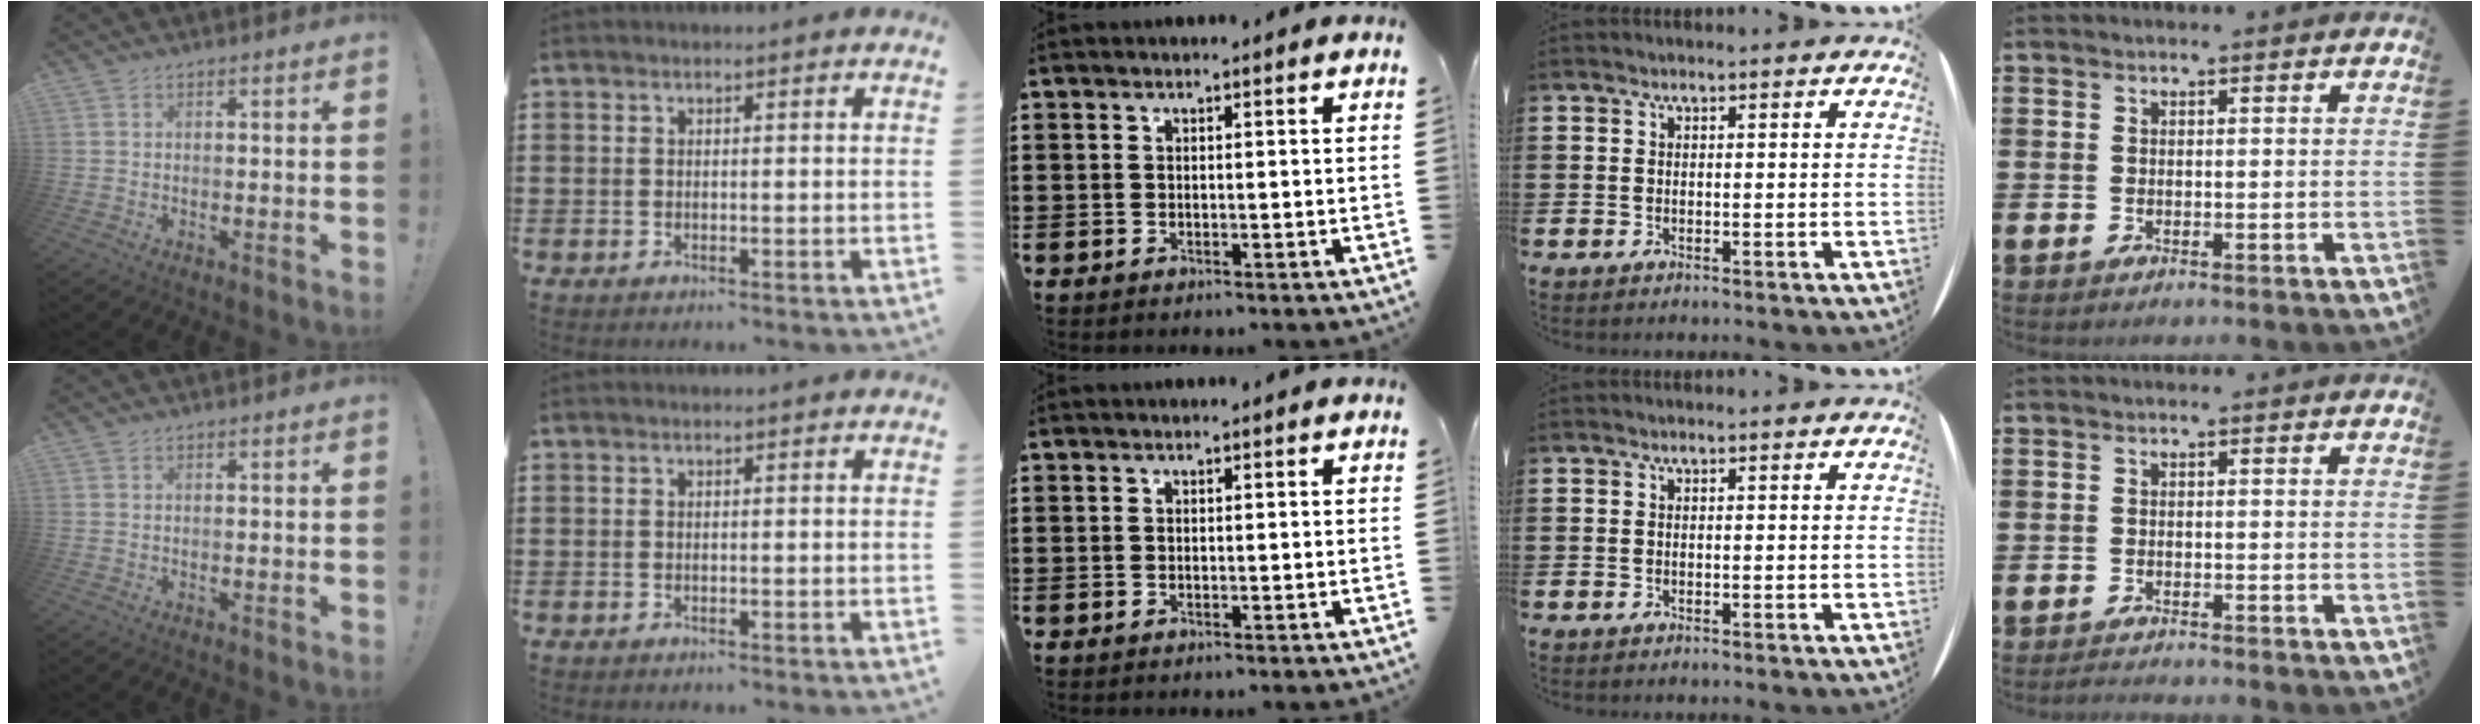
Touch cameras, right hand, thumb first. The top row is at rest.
{"little": {"total": 1.0, "force": [-1.0, -0.1, 0.1], "torque": [-0.004, 0.000, -0.020]}}